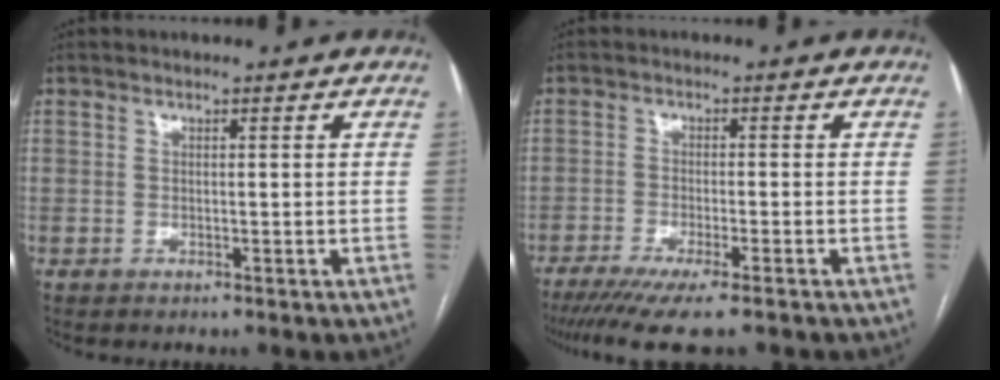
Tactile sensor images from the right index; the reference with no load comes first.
{"total": 11.0, "force": [-8.5, 0.9, 7.0], "torque": [-0.098, -0.022, -0.130]}